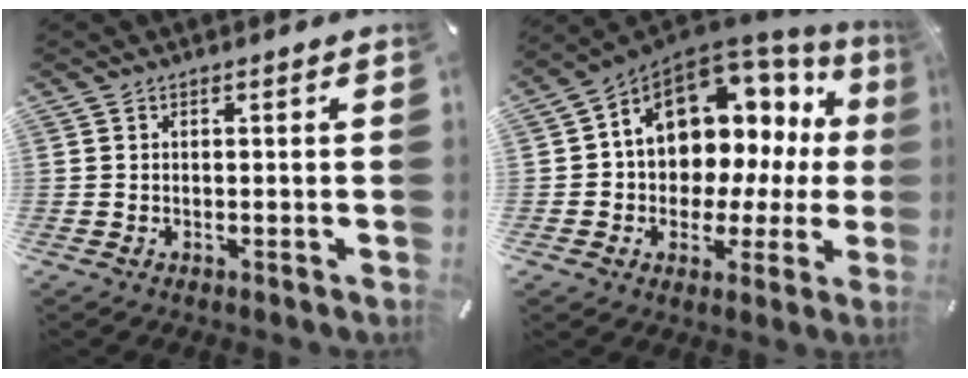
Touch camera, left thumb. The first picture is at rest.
{"total": 12.7, "force": [5.9, 9.4, 6.1], "torque": [-0.103, -0.056, 0.108]}